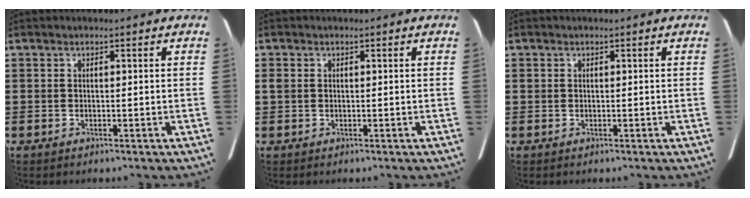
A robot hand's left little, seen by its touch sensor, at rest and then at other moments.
{"total": 1.0, "force": [0.2, 0.8, 0.6], "torque": [-0.015, 0.006, 0.003]}
{"total": 0.6, "force": [0.2, 0.5, 0.2], "torque": [-0.006, 0.005, 0.003]}